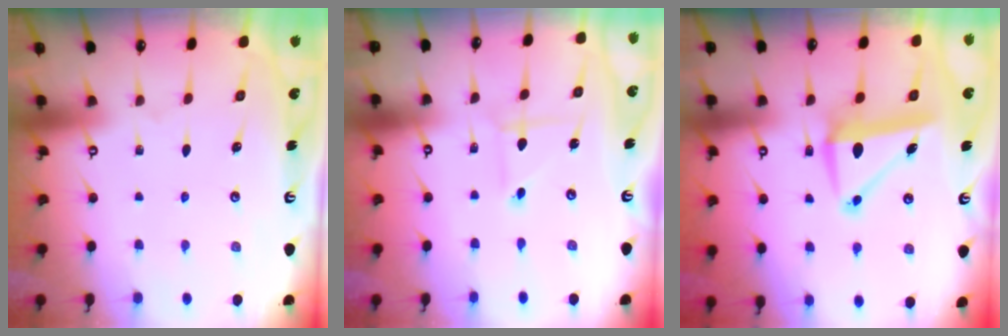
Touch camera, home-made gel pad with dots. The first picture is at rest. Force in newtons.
{"total": 1.4, "press": 1.3, "slide": 0.1}
{"total": 10.7, "press": 10.6, "slide": 1.2}